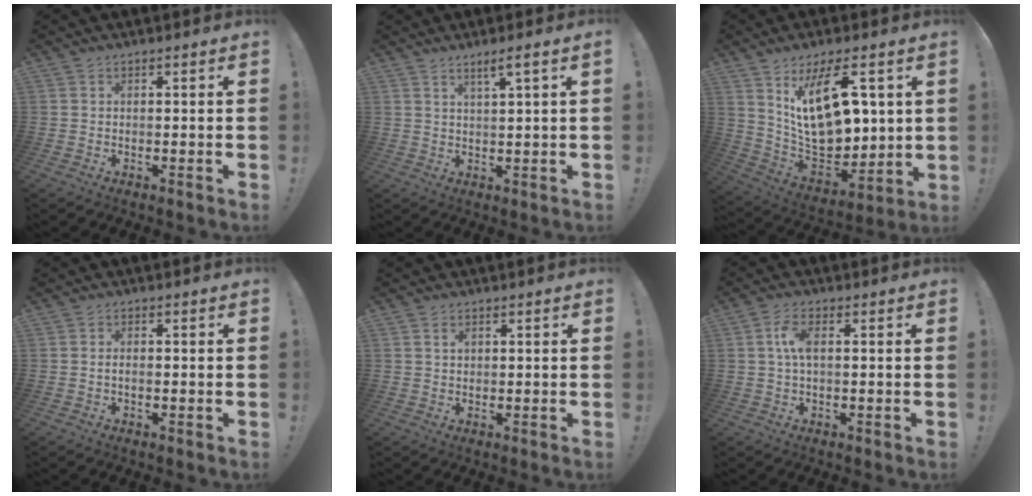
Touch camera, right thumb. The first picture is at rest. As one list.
[{"total": 3.6, "force": [2.3, -0.3, 2.8], "torque": [-0.046, -0.009, 0.034]}, {"total": 20.7, "force": [7.7, 10.5, 16.1], "torque": [-0.289, -0.054, 0.135]}, {"total": 1.3, "force": [-0.7, 0.3, 1.0], "torque": [-0.020, 0.002, -0.012]}, {"total": 1.4, "force": [0.7, 0.9, 0.8], "torque": [-0.011, -0.001, 0.011]}, {"total": 5.4, "force": [0.5, 2.3, 4.8], "torque": [-0.091, 0.005, 0.006]}]